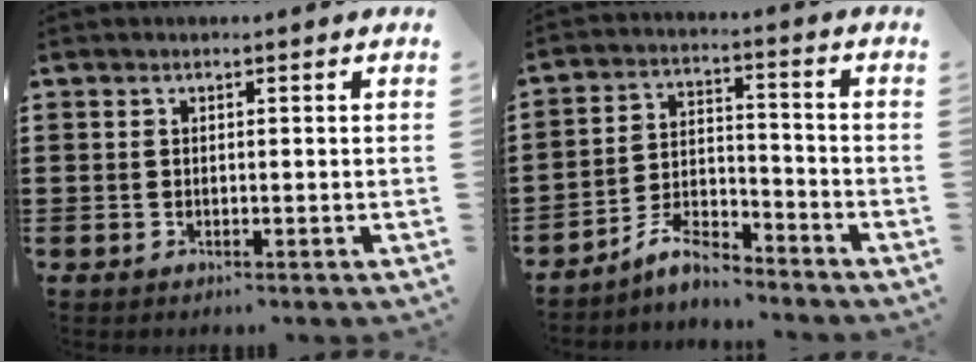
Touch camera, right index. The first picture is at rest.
{"total": 6.5, "force": [-5.8, 1.5, 2.4], "torque": [-0.052, 0.009, -0.112]}